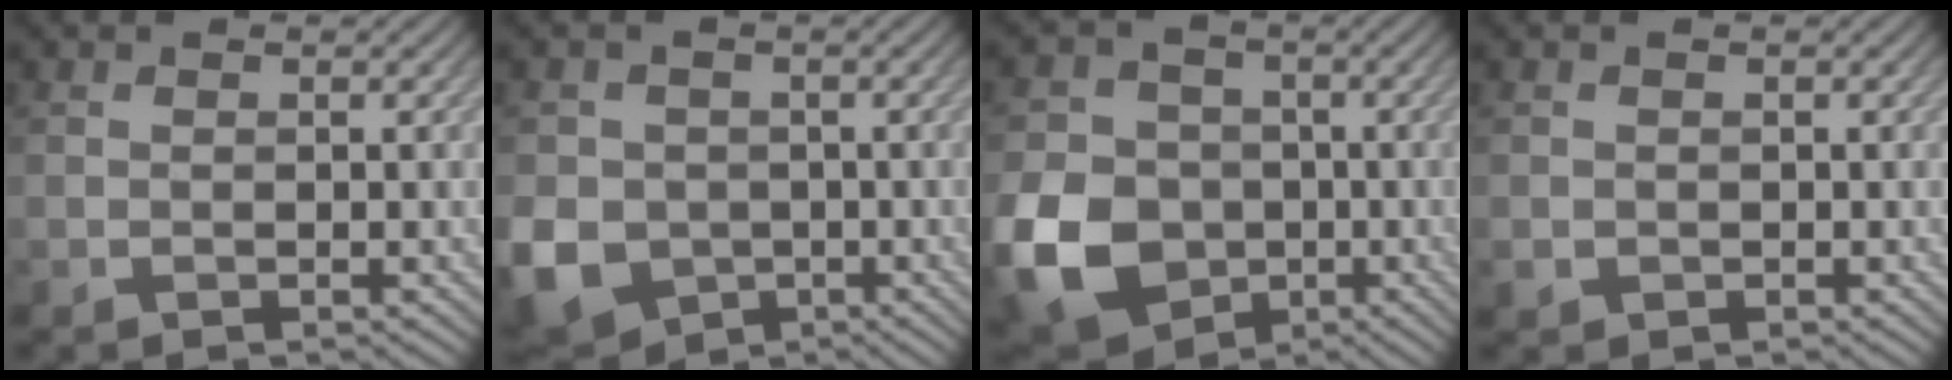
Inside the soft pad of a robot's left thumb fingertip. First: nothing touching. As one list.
[{"total": 10.5, "force": [-2.9, 8.9, 4.6], "torque": [-0.133, -0.046, -0.067]}, {"total": 13.1, "force": [-3.9, 10.7, 6.4], "torque": [-0.191, -0.044, -0.078]}, {"total": 1.1, "force": [-0.2, 1.0, 0.2], "torque": [-0.004, -0.007, -0.005]}]